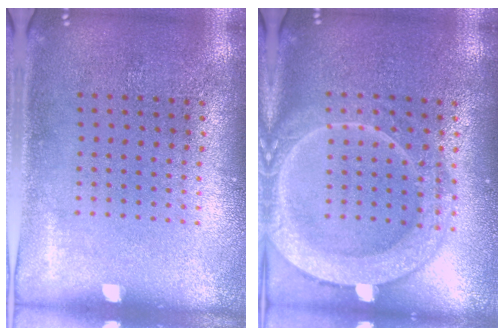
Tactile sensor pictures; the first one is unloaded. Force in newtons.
{"total": 4.1, "press": 4.0, "slide": 0.5}